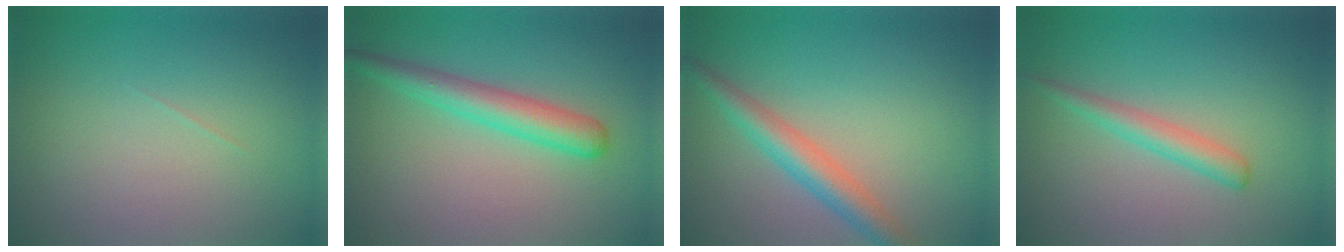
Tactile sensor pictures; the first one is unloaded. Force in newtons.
{"total": 3.7, "press": 3.7, "slide": 0.1}
{"total": 3.7, "press": 3.7, "slide": 0.1}
{"total": 2.1, "press": 2.1, "slide": 0.0}